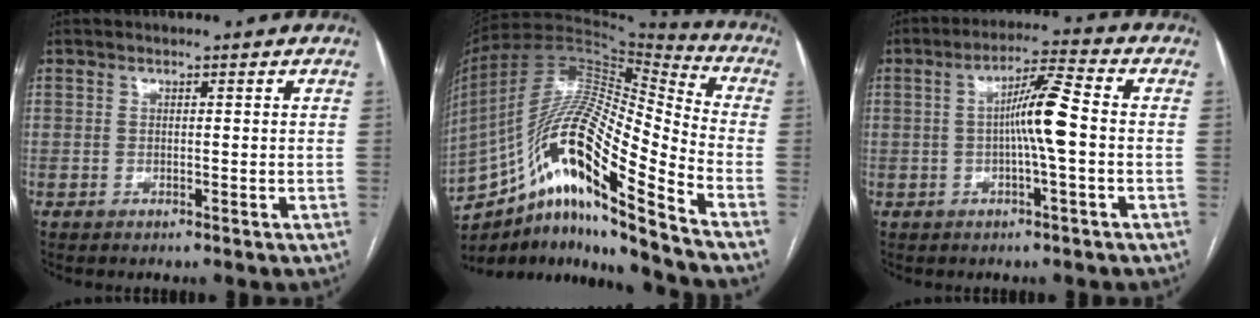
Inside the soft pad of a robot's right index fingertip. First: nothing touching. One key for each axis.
{"total": 22.0, "fx": -13.2, "fy": 2.0, "fz": 17.5, "tx": -0.347, "ty": 0.005, "tz": -0.238}
{"total": 7.2, "fx": -0.6, "fy": -0.1, "fz": 7.2, "tx": -0.129, "ty": 0.012, "tz": -0.013}